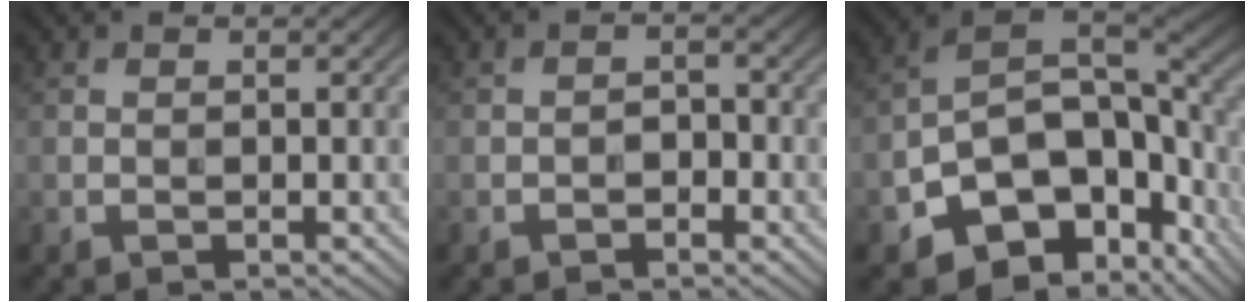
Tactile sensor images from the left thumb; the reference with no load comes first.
{"total": 1.6, "force": [-1.0, 0.9, 0.8], "torque": [-0.013, 0.004, -0.021]}
{"total": 15.3, "force": [-6.2, 9.3, 10.5], "torque": [-0.199, -0.036, -0.094]}